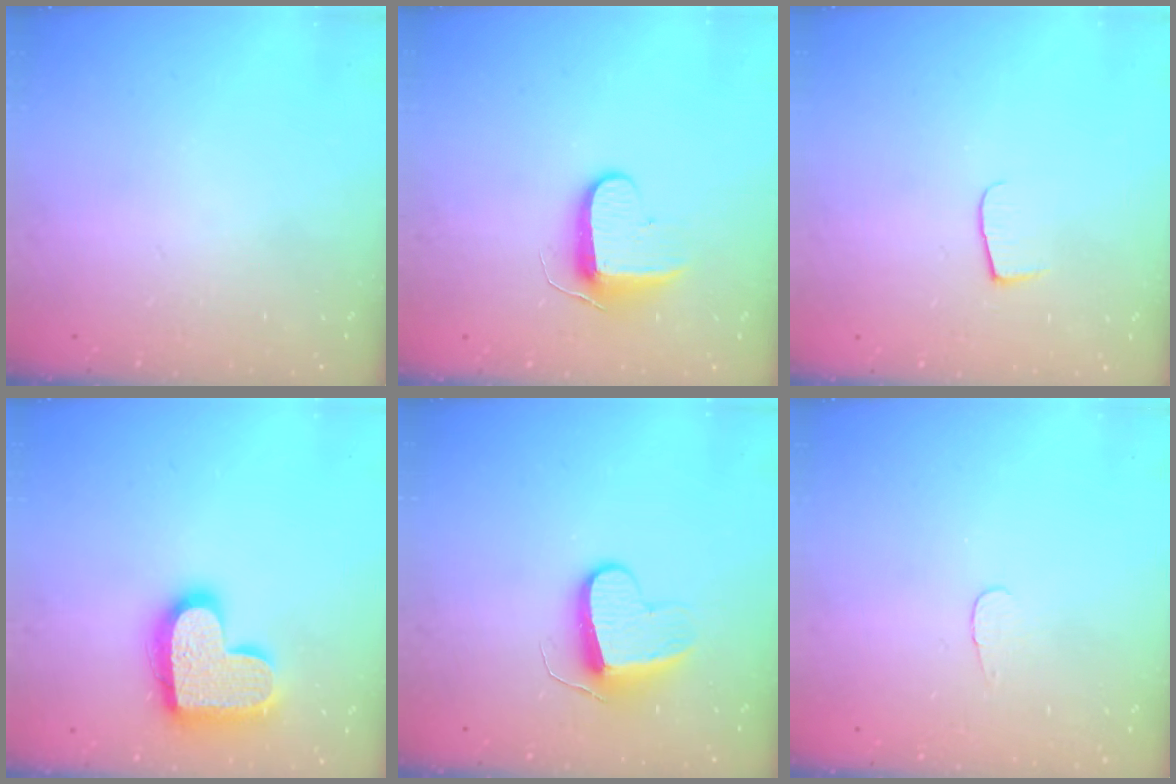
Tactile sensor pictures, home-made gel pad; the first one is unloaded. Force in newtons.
{"total": 9.0, "press": 9.0, "slide": 0.7}
{"total": 5.3, "press": 5.2, "slide": 0.4}
{"total": 19.6, "press": 19.5, "slide": 1.3}
{"total": 9.4, "press": 9.4, "slide": 0.4}
{"total": 3.4, "press": 3.4, "slide": 0.4}